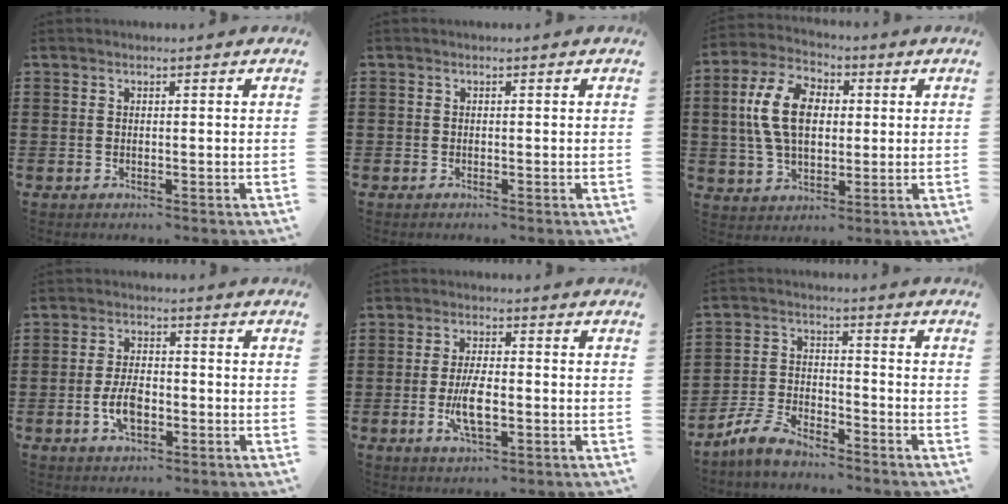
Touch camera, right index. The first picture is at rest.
{"total": 0.0}
{"total": 10.7, "force": [1.3, 6.5, 8.4], "torque": [-0.200, 0.013, 0.017]}
{"total": 5.4, "force": [-1.6, 2.7, 4.3], "torque": [-0.105, -0.004, -0.033]}
{"total": 6.5, "force": [-1.5, 2.2, 5.9], "torque": [-0.128, -0.010, -0.030]}
{"total": 6.5, "force": [-5.8, 1.5, 2.4], "torque": [-0.067, 0.002, -0.117]}